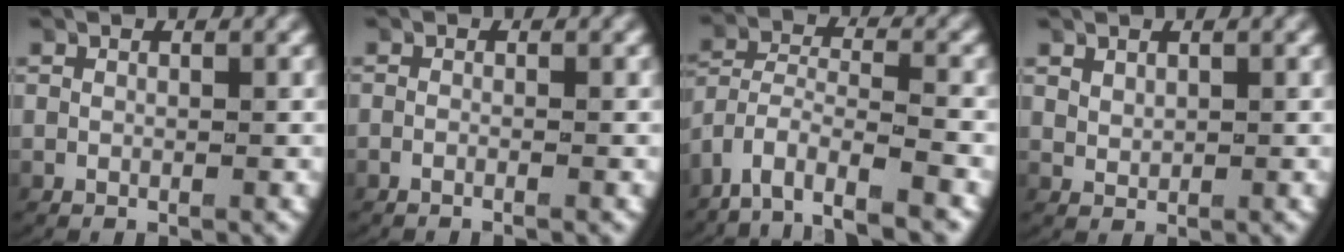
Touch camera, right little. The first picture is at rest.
{"total": 1.2, "force": [-1.1, 0.2, 0.5], "torque": [-0.015, 0.002, -0.021]}
{"total": 7.5, "force": [-4.7, 4.2, 4.2], "torque": [-0.104, -0.041, -0.068]}
{"total": 0.9, "force": [0.7, 0.2, 0.4], "torque": [-0.014, -0.004, 0.024]}